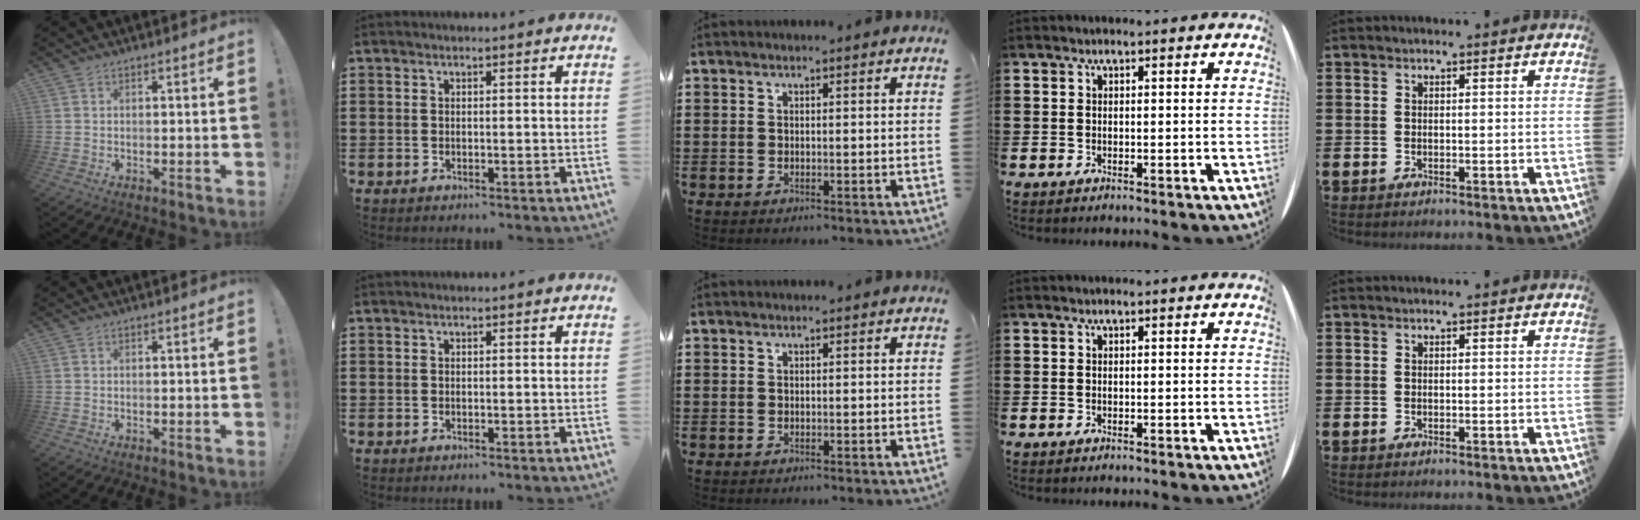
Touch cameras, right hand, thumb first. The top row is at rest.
{}